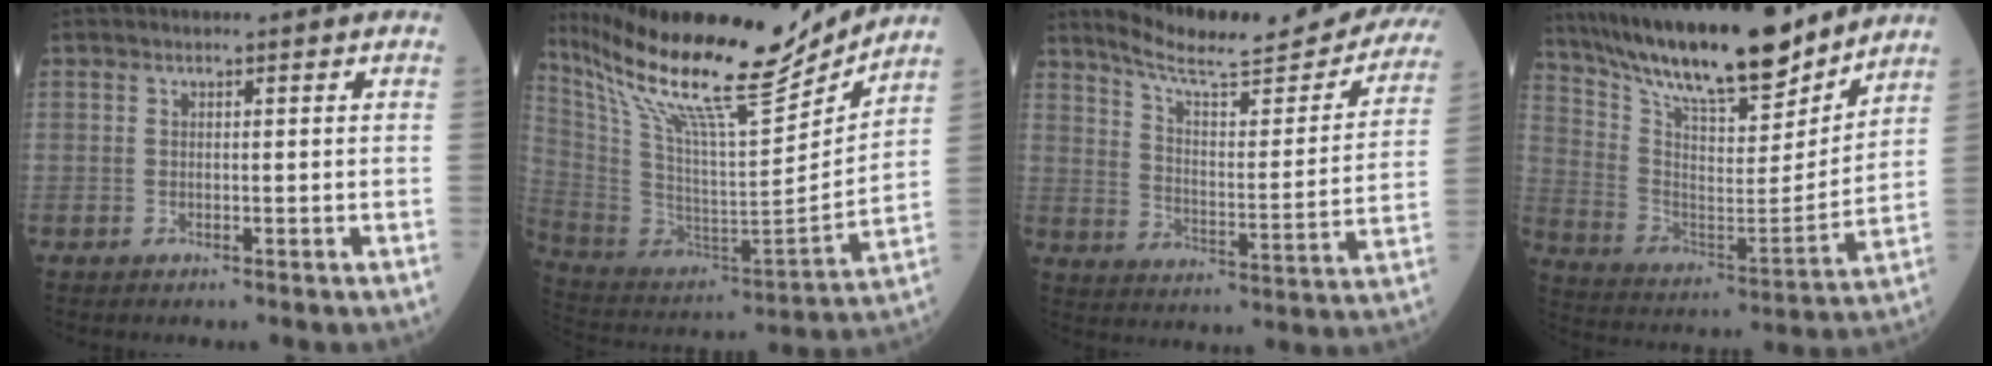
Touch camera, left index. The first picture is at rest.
{"total": 24.1, "force": [20.0, 3.1, 13.2], "torque": [-0.258, -0.017, 0.339]}
{"total": 24.8, "force": [22.4, 3.5, 10.1], "torque": [-0.145, -0.058, 0.291]}
{"total": 23.1, "force": [19.6, 4.1, 11.6], "torque": [-0.210, -0.011, 0.325]}